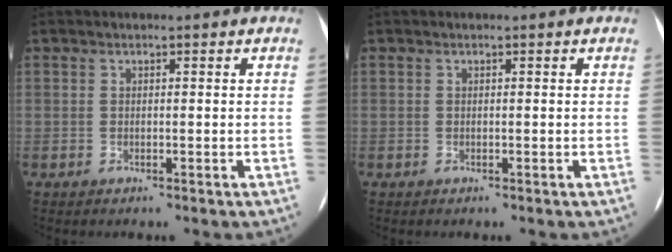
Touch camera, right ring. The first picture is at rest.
{"total": 0.0}